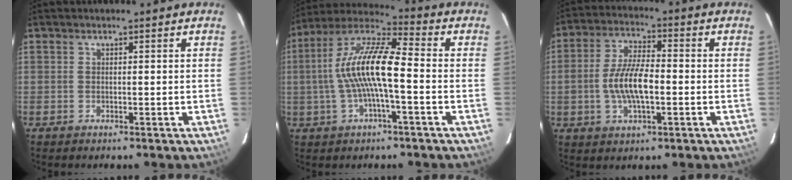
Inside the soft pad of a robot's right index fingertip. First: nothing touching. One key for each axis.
{"total": 13.5, "fx": -1.4, "fy": 3.1, "fz": 13.1, "tx": -0.252, "ty": 0.017, "tz": -0.031}
{"total": 9.8, "fx": -1.7, "fy": 3.9, "fz": 8.8, "tx": -0.177, "ty": 0.006, "tz": -0.032}